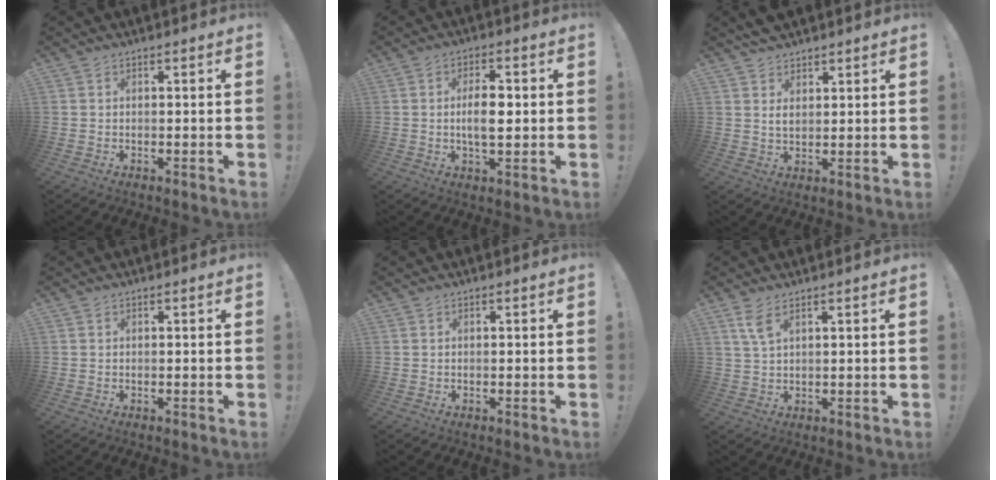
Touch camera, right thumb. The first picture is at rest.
{"total": 7.3, "force": [-0.1, 3.3, 6.6], "torque": [-0.111, -0.002, -0.010]}
{"total": 4.5, "force": [3.2, 2.6, 1.9], "torque": [-0.028, -0.016, 0.058]}
{"total": 0.0}
{"total": 0.0}
{"total": 4.7, "force": [2.6, 1.4, 3.6], "torque": [-0.067, -0.007, 0.046]}